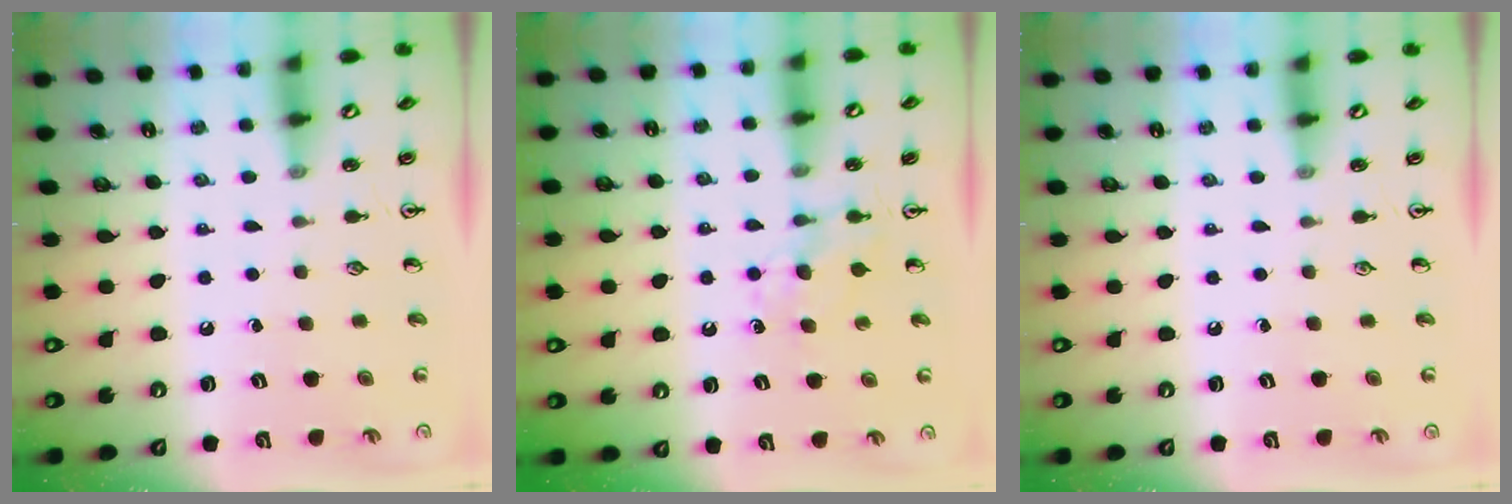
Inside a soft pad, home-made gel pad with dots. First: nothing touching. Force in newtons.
{"total": 4.7, "press": 4.7, "slide": 0.5}
{"total": 0.0}